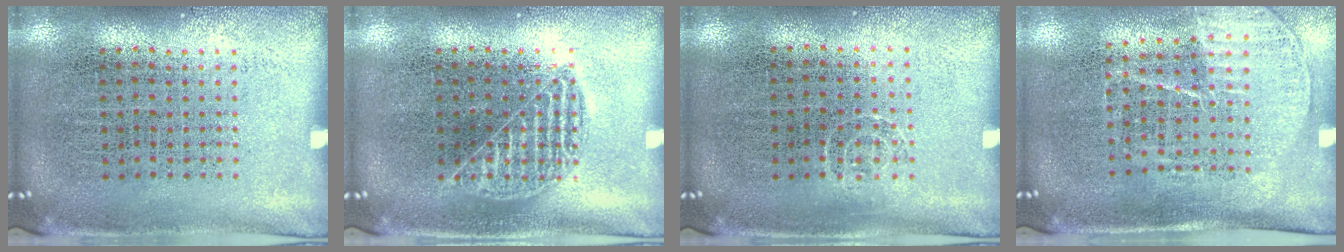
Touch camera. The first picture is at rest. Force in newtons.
{"total": 1.4, "press": 1.4, "slide": 0.2}
{"total": 0.7, "press": 0.5, "slide": 0.5}
{"total": 1.5, "press": 1.3, "slide": 0.8}